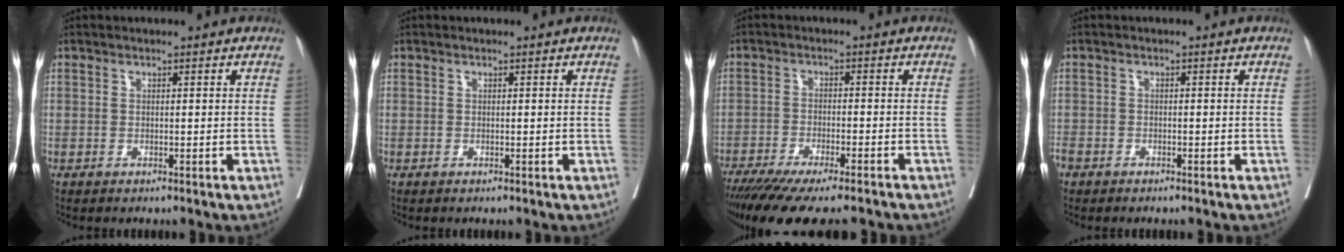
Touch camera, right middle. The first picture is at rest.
{"total": 0.0}
{"total": 17.2, "force": [-14.5, 1.5, 9.3], "torque": [-0.139, -0.048, -0.215]}
{"total": 2.6, "force": [-2.0, 1.3, 1.1], "torque": [-0.031, -0.005, -0.041]}